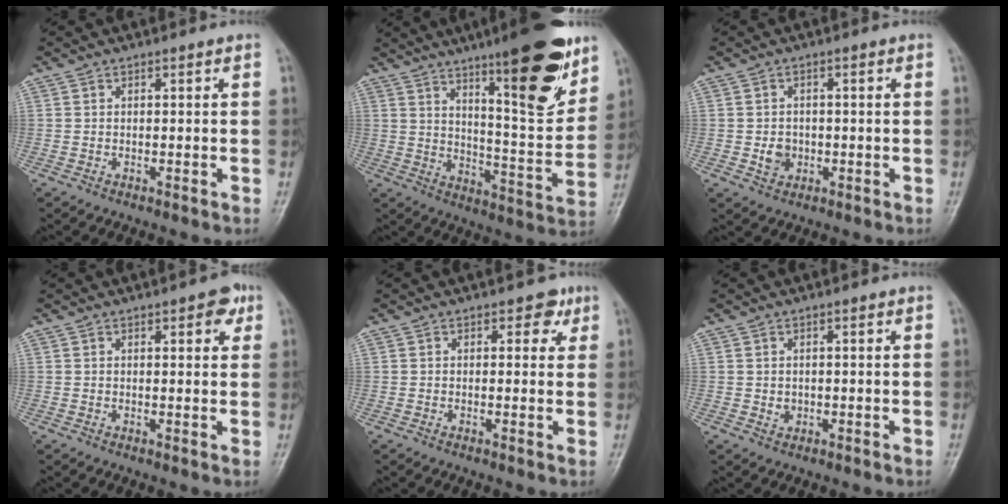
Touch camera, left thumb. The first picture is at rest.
{"total": 19.5, "force": [11.6, 4.3, 15.0], "torque": [-0.181, -0.067, 0.180]}
{"total": 3.1, "force": [-0.6, 2.7, 1.4], "torque": [-0.013, 0.003, -0.007]}
{"total": 4.0, "force": [2.0, 1.7, 3.1], "torque": [-0.022, -0.004, 0.018]}
{"total": 3.0, "force": [1.4, 2.0, 1.7], "torque": [0.004, -0.003, 0.011]}
{"total": 1.4, "force": [0.1, 1.2, 0.7], "torque": [-0.006, 0.000, 0.005]}